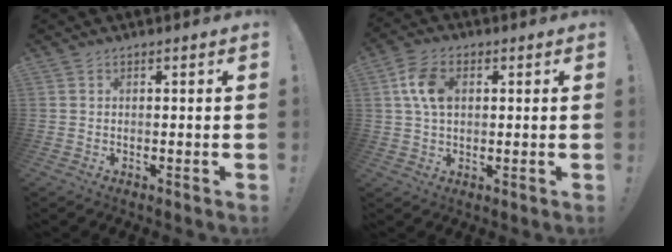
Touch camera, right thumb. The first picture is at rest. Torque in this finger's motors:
{"motor_torque": [0.32, 0.45, 0.98, 0.02, 0.07]}